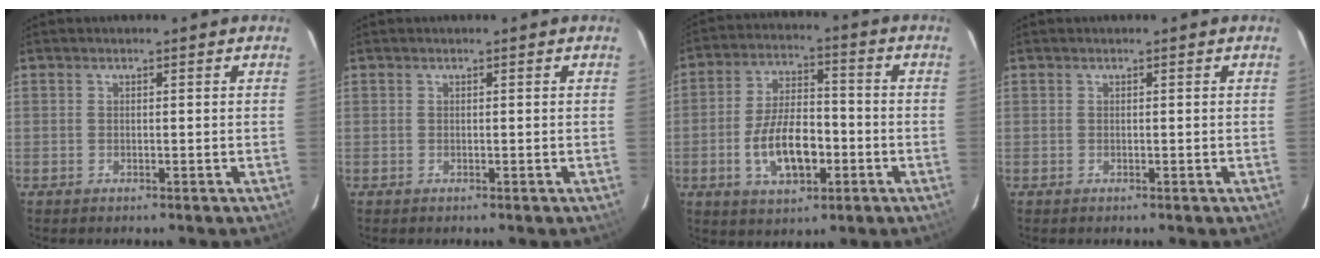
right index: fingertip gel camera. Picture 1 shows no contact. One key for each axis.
{"total": 0.0}
{"total": 11.7, "fx": -3.6, "fy": 5.6, "fz": 9.6, "tx": -0.188, "ty": 0.009, "tz": -0.052}
{"total": 0.0}